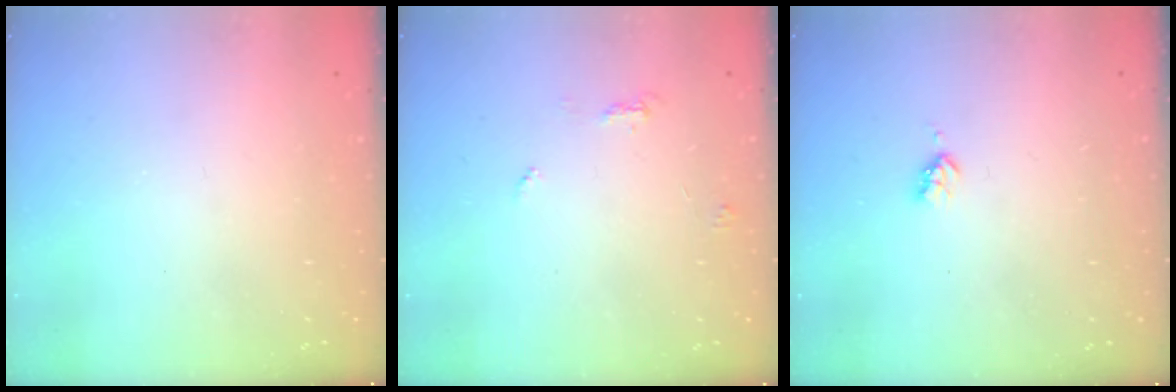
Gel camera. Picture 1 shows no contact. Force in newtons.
{"total": 5.6, "press": 5.6, "slide": 0.4}
{"total": 2.9, "press": 2.9, "slide": 0.5}